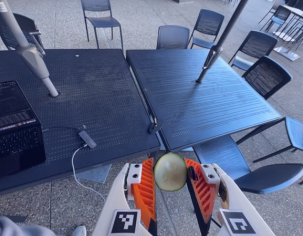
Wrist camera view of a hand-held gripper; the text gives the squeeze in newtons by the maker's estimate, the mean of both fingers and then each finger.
{"total": 7.5, "left": 7.0, "right": 8.1}